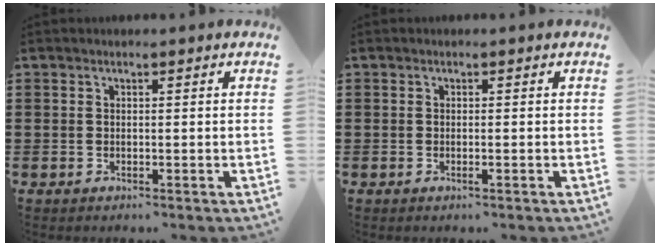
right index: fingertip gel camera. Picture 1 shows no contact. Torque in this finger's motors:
{"motor_torque": [0.25, -0.02, 0.03, 0.01]}